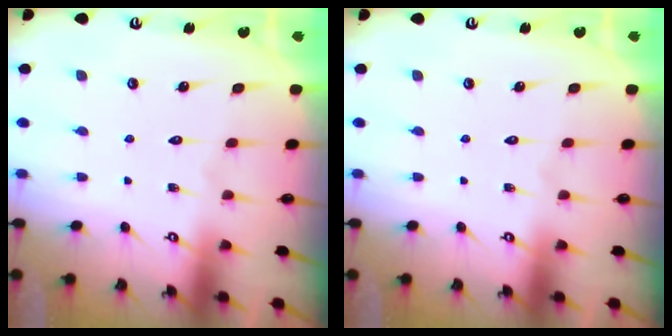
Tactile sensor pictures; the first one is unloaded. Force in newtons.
{"total": 0.0}